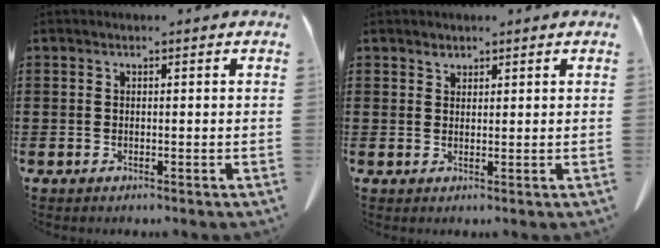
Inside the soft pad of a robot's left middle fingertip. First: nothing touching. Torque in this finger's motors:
{"motor_torque": [0.12, -0.04, -0.03, -0.01]}